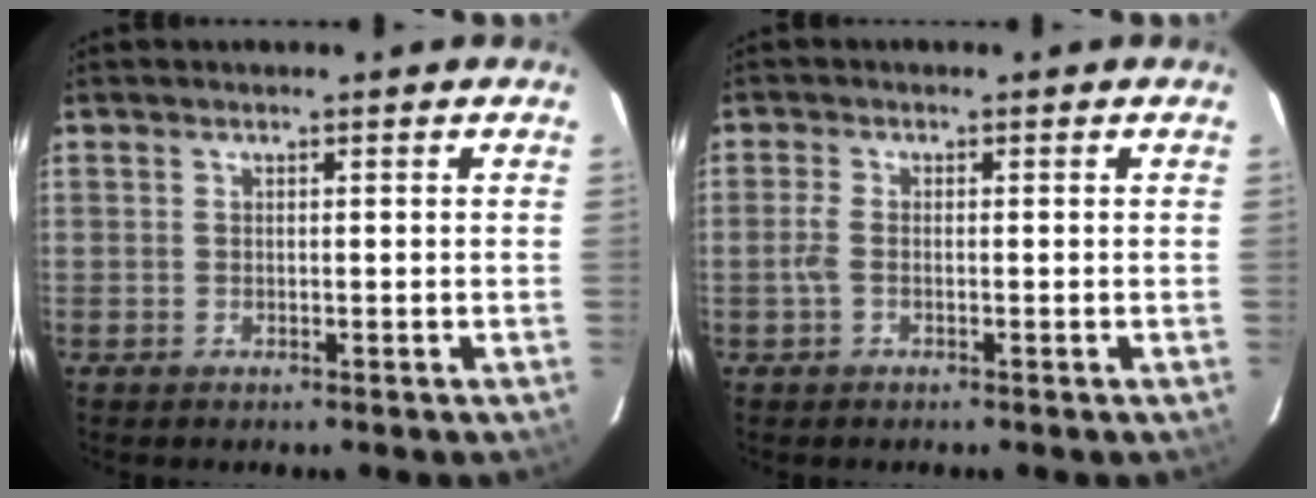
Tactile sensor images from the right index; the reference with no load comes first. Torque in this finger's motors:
{"motor_torque": [0.31, 0.02, 0.15, 0.05]}